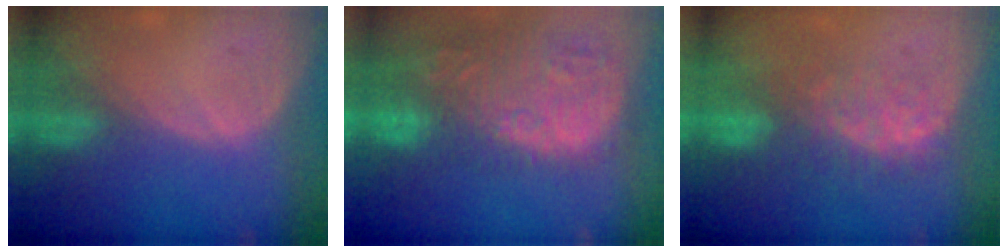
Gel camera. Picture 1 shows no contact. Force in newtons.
{"total": 15.5, "press": 13.1, "slide": 8.3}
{"total": 7.9, "press": 7.5, "slide": 2.5}